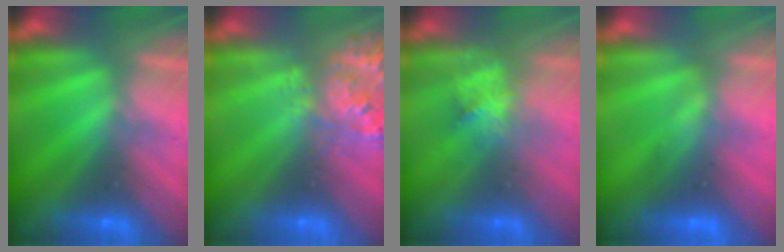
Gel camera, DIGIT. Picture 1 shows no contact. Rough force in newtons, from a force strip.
{"total": 2.9}
{"total": 2.8}
{"total": 1.7}